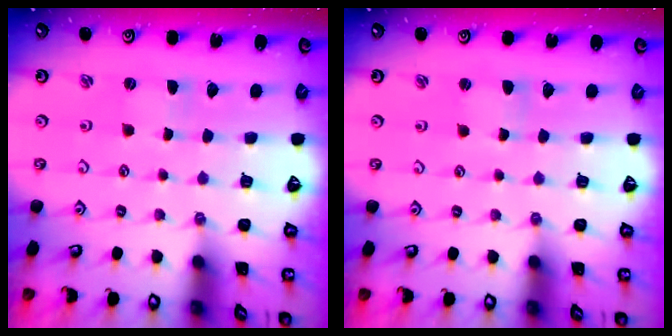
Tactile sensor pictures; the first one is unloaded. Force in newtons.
{"total": 1.0, "press": 1.0, "slide": 0.3}